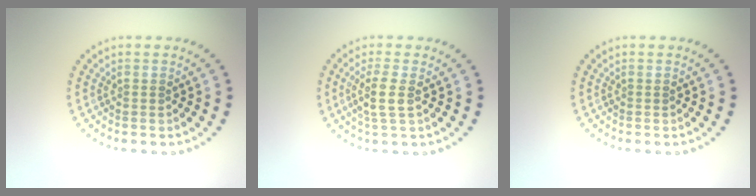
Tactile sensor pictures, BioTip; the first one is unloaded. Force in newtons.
{"total": 2.4, "press": 2.1, "slide": 1.3}
{"total": 0.0}